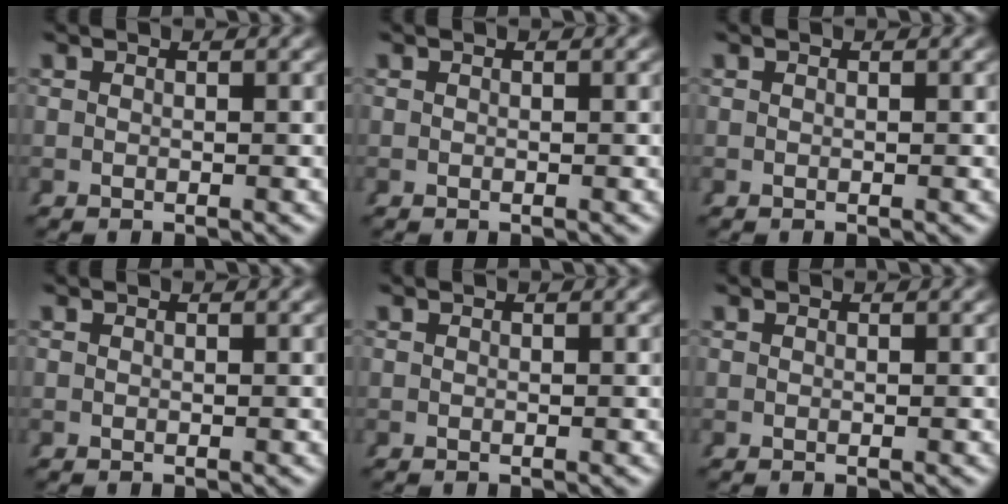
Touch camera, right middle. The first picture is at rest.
{"total": 0.0}
{"total": 0.0}
{"total": 0.0}
{"total": 0.0}
{"total": 0.0}